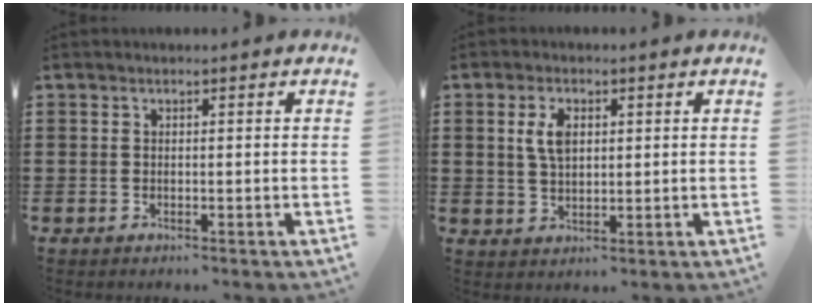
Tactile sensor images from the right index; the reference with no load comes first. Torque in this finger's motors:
{"motor_torque": [0.21, 0.07, 0.11, 0.10]}